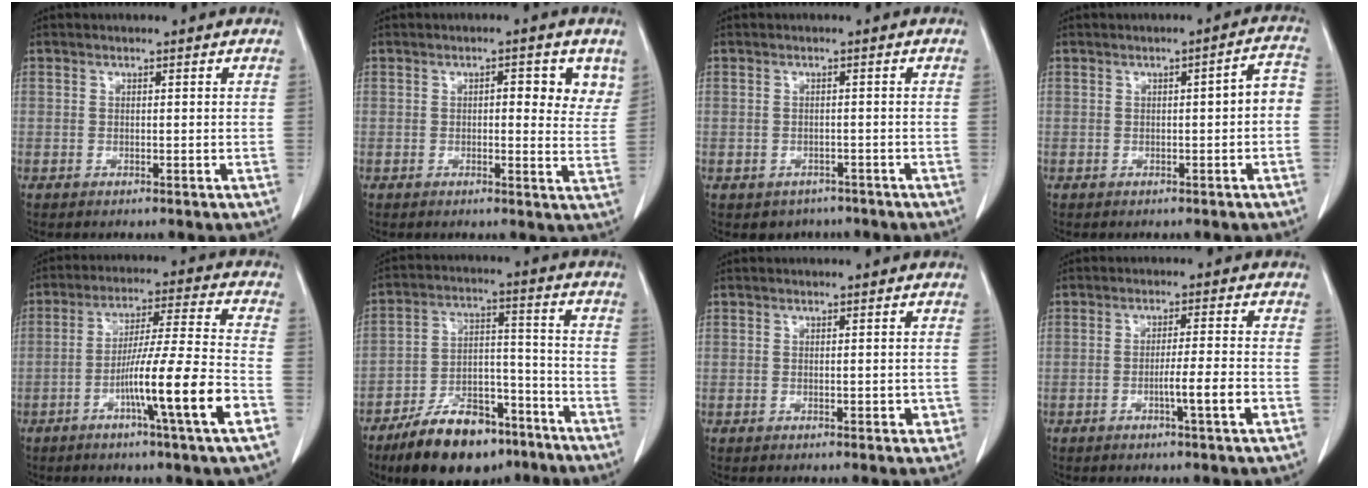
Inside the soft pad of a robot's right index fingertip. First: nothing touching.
{"total": 6.0, "force": [2.4, 2.3, 5.0], "torque": [-0.048, -0.001, 0.023]}
{"total": 3.2, "force": [-2.3, 2.2, 0.2], "torque": [-0.004, 0.007, -0.029]}
{"total": 3.7, "force": [-0.5, 0.7, 3.6], "torque": [-0.040, 0.017, -0.008]}
{"total": 13.5, "force": [-5.5, -1.5, 12.3], "torque": [-0.213, -0.004, -0.093]}
{"total": 14.9, "force": [-10.6, 6.4, 8.2], "torque": [-0.135, 0.022, -0.176]}
{"total": 1.6, "force": [-0.4, 0.7, 1.3], "torque": [-0.015, 0.002, 0.000]}
{"total": 4.8, "force": [-1.8, -0.7, 4.4], "torque": [-0.067, -0.003, -0.029]}